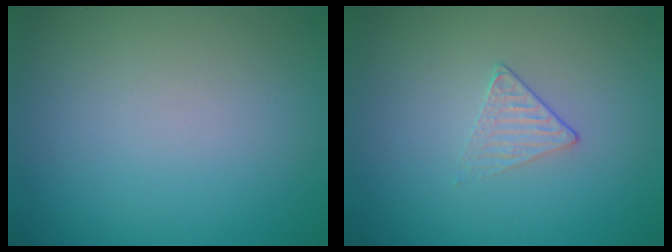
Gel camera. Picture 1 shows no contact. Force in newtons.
{"total": 1.2, "press": 0.7, "slide": 1.0}